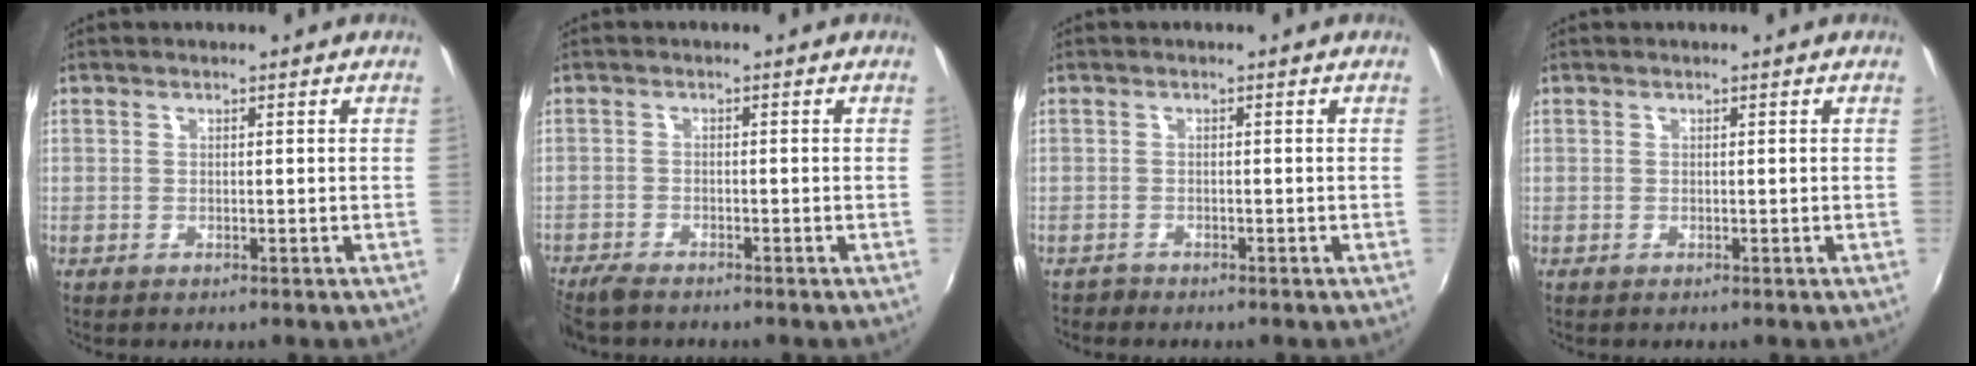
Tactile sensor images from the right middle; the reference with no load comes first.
{"total": 4.4, "force": [-4.0, 1.0, 1.7], "torque": [-0.049, -0.021, -0.078]}
{"total": 1.0, "force": [-0.9, 0.3, -0.2], "torque": [-0.001, 0.000, -0.020]}
{"total": 0.0}